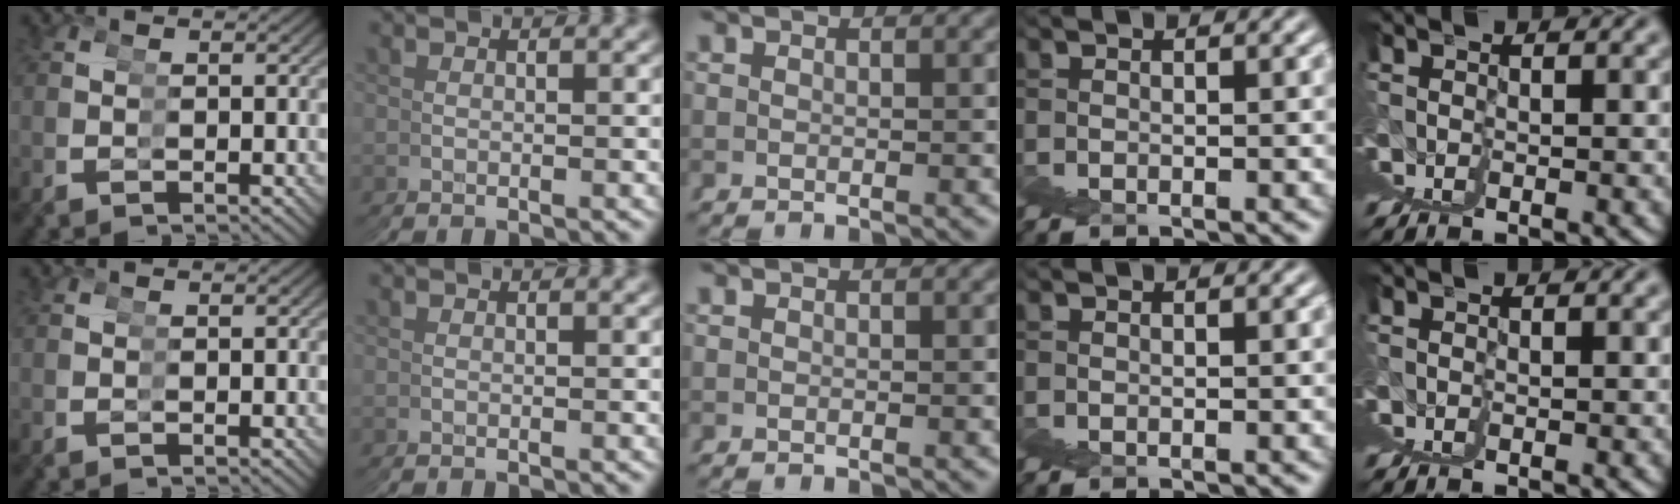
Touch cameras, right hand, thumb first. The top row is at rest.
{}